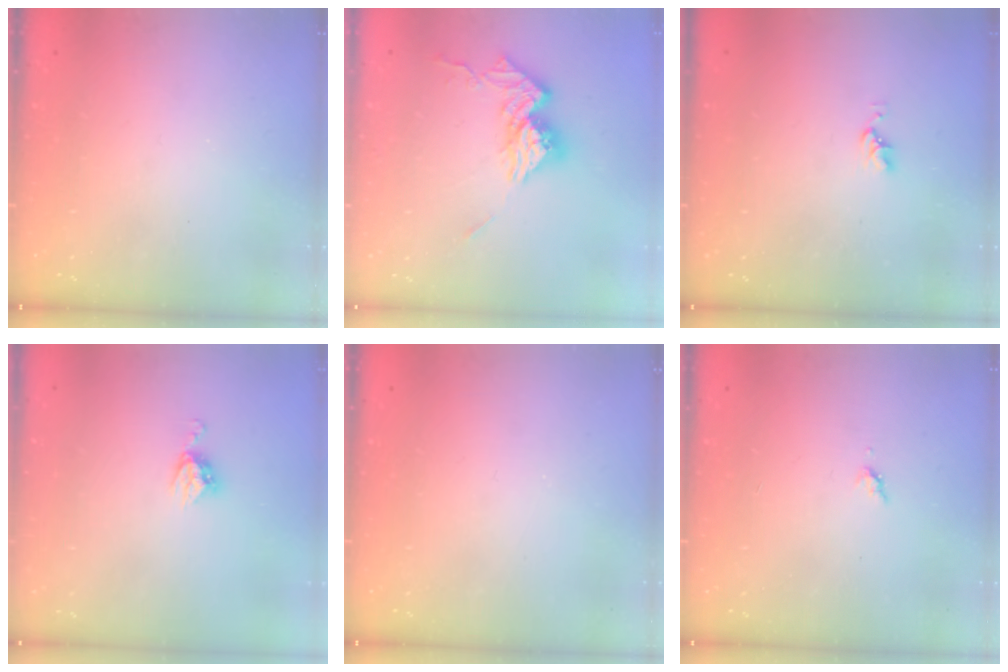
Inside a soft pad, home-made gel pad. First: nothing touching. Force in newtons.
{"total": 14.1, "press": 14.1, "slide": 1.4}
{"total": 2.1, "press": 2.0, "slide": 0.3}
{"total": 5.2, "press": 5.2, "slide": 0.0}
{"total": 0.0}
{"total": 3.0, "press": 2.9, "slide": 0.5}